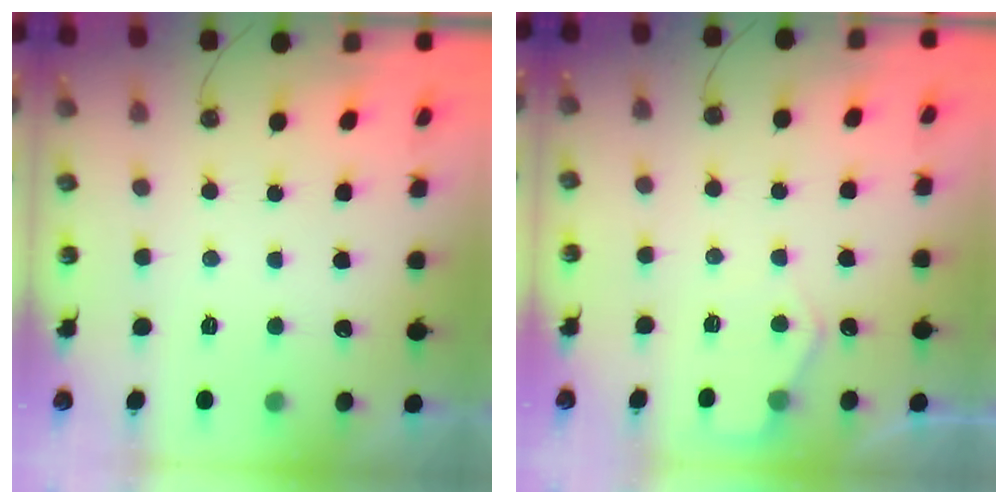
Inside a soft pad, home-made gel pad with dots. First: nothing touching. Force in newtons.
{"total": 5.2, "press": 5.2, "slide": 0.4}